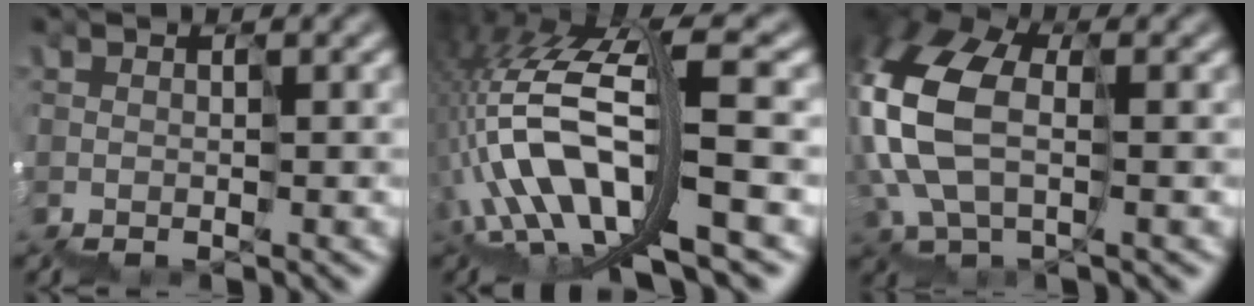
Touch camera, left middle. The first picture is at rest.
{"total": 9.6, "force": [-3.0, 3.1, 8.6], "torque": [-0.185, 0.027, -0.051]}
{"total": 6.8, "force": [0.9, 4.2, 5.3], "torque": [-0.170, 0.024, 0.007]}